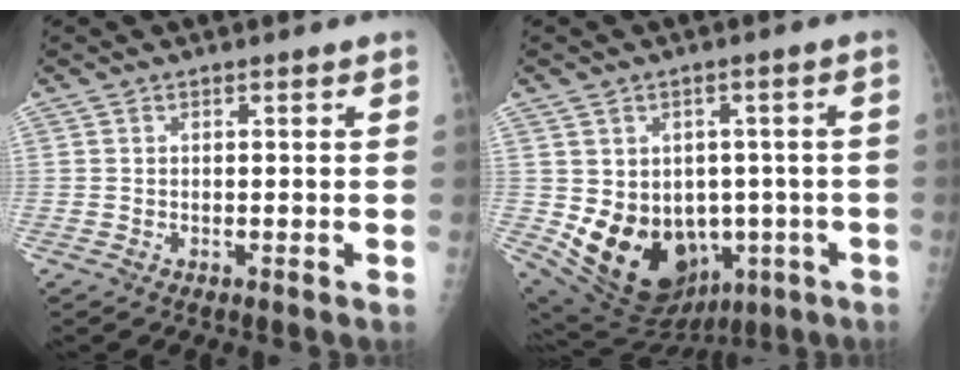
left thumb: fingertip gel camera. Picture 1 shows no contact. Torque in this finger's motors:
{"motor_torque": [0.53, 1.48, 0.63, -0.53, 0.12]}